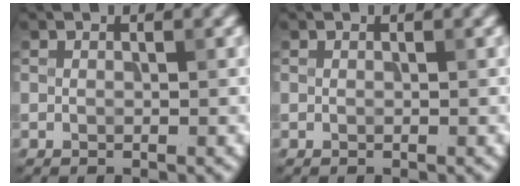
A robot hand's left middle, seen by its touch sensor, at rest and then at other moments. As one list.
[{"total": 0.0}]